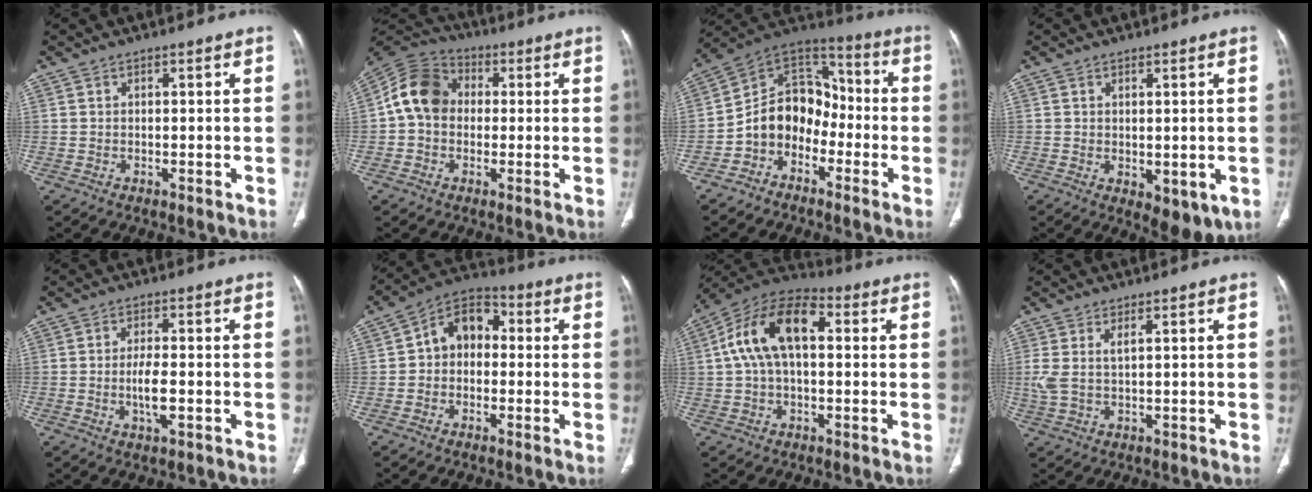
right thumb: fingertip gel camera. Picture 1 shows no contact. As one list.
[{"total": 11.2, "force": [0.5, 9.0, 6.5], "torque": [-0.107, 0.030, -0.007]}, {"total": 12.4, "force": [-4.3, 9.7, 6.4], "torque": [-0.074, 0.077, -0.092]}, {"total": 6.7, "force": [-1.5, 3.3, 5.6], "torque": [-0.060, -0.008, -0.004]}, {"total": 4.8, "force": [-1.1, 1.6, 4.4], "torque": [-0.082, -0.002, -0.020]}, {"total": 9.2, "force": [0.3, 7.0, 6.0], "torque": [-0.064, 0.033, -0.014]}, {"total": 14.5, "force": [2.3, 8.0, 11.8], "torque": [-0.219, 0.040, 0.033]}, {"total": 3.9, "force": [1.2, 1.3, 3.4], "torque": [-0.099, 0.002, 0.032]}]